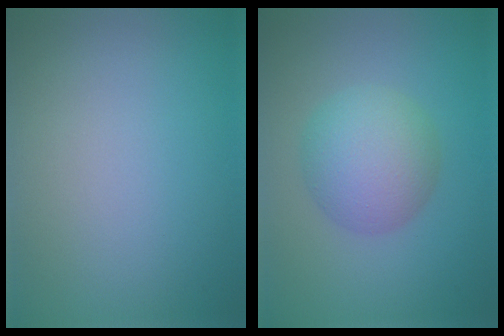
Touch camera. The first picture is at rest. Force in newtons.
{"total": 5.2, "press": 5.2, "slide": 0.0}